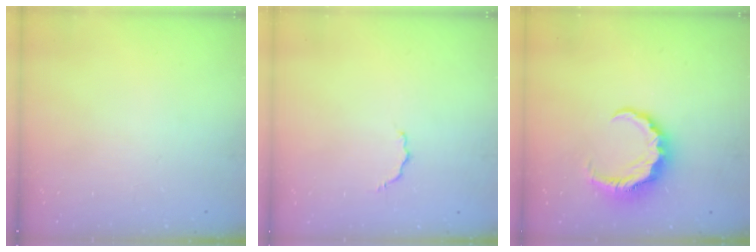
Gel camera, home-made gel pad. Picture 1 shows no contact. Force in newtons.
{"total": 3.7, "press": 3.7, "slide": 0.8}
{"total": 6.8, "press": 6.7, "slide": 1.0}